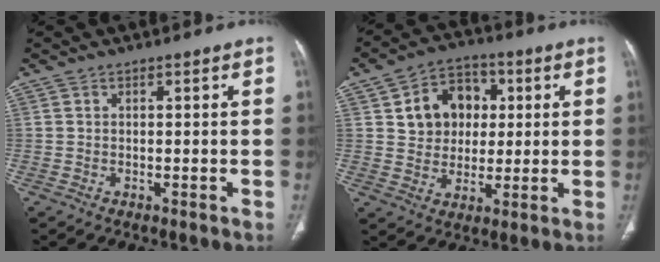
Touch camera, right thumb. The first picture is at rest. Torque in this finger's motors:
{"motor_torque": [-0.67, 0.63, -0.06, 0.32, 0.07]}